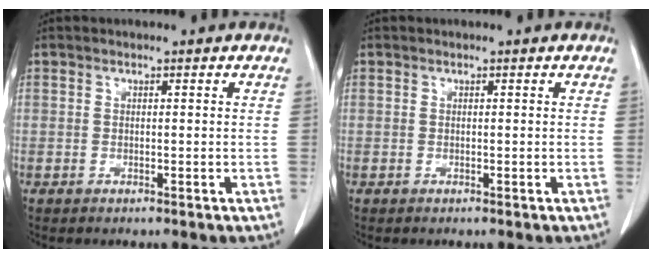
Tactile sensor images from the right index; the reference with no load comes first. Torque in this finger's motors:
{"motor_torque": [0.00, 0.00, 0.00, 0.00]}